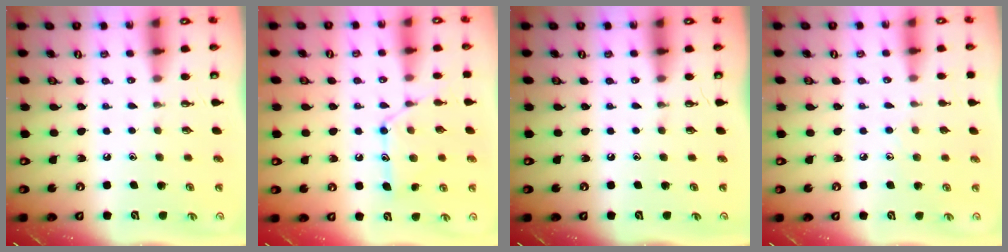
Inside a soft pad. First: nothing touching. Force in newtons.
{"total": 10.9, "press": 10.9, "slide": 0.1}
{"total": 0.0}
{"total": 5.3, "press": 5.3, "slide": 0.5}